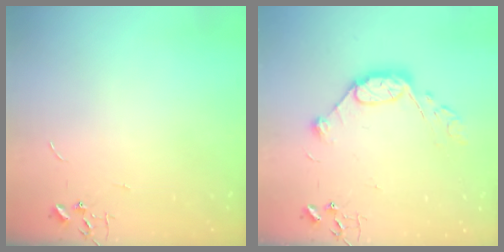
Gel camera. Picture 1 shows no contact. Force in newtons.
{"total": 10.6, "press": 10.6, "slide": 0.6}